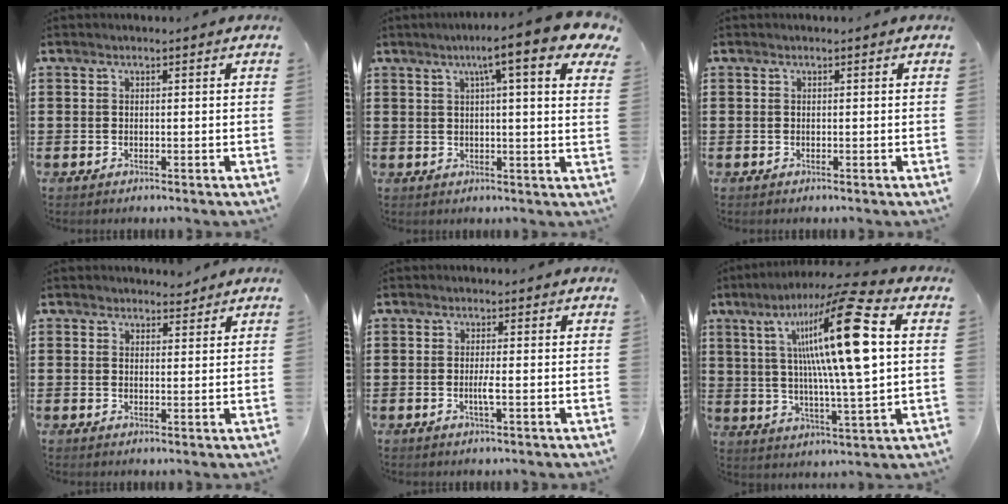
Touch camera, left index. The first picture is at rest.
{"total": 9.2, "force": [5.5, 0.4, 7.4], "torque": [-0.124, -0.015, 0.084]}
{"total": 0.0}
{"total": 2.3, "force": [2.1, 1.0, 0.2], "torque": [-0.010, 0.004, 0.041]}
{"total": 1.9, "force": [-0.5, -0.1, 1.8], "torque": [-0.040, -0.007, -0.014]}
{"total": 18.5, "force": [5.1, 2.9, 17.5], "torque": [-0.318, -0.002, 0.067]}